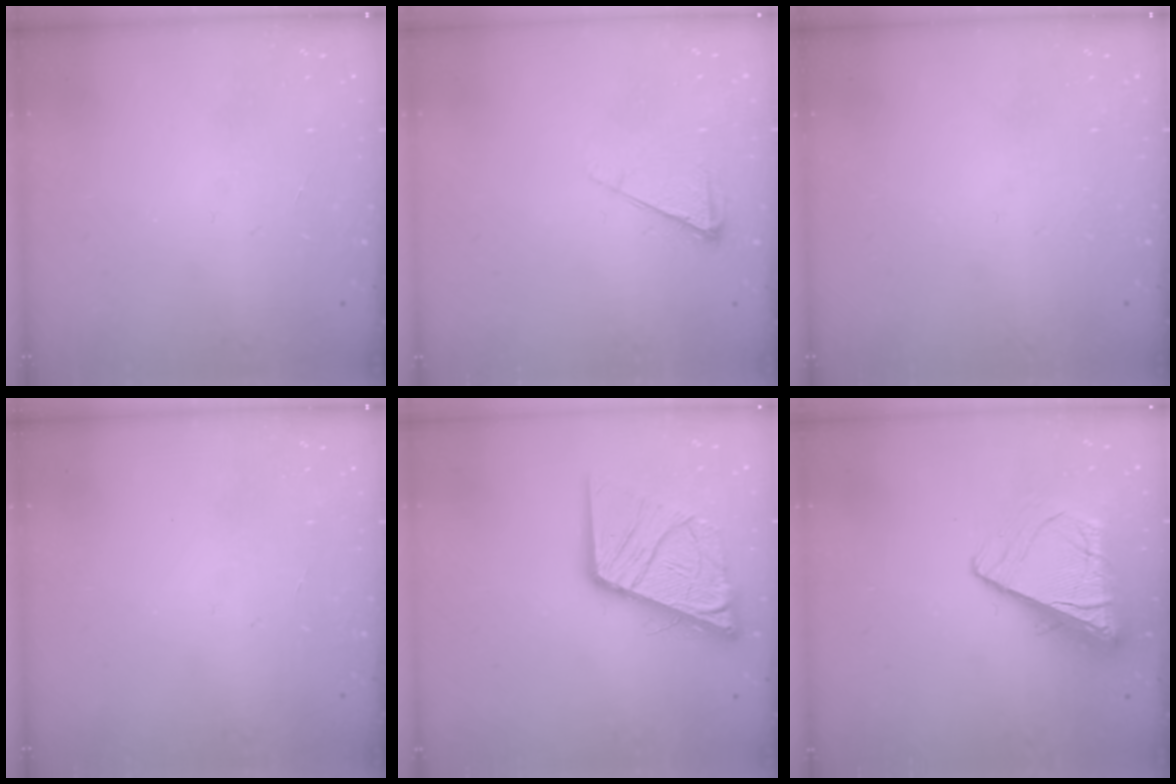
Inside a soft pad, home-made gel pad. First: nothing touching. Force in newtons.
{"total": 6.5, "press": 6.5, "slide": 0.9}
{"total": 0.0}
{"total": 0.0}
{"total": 17.7, "press": 17.6, "slide": 2.1}
{"total": 10.3, "press": 10.2, "slide": 1.4}